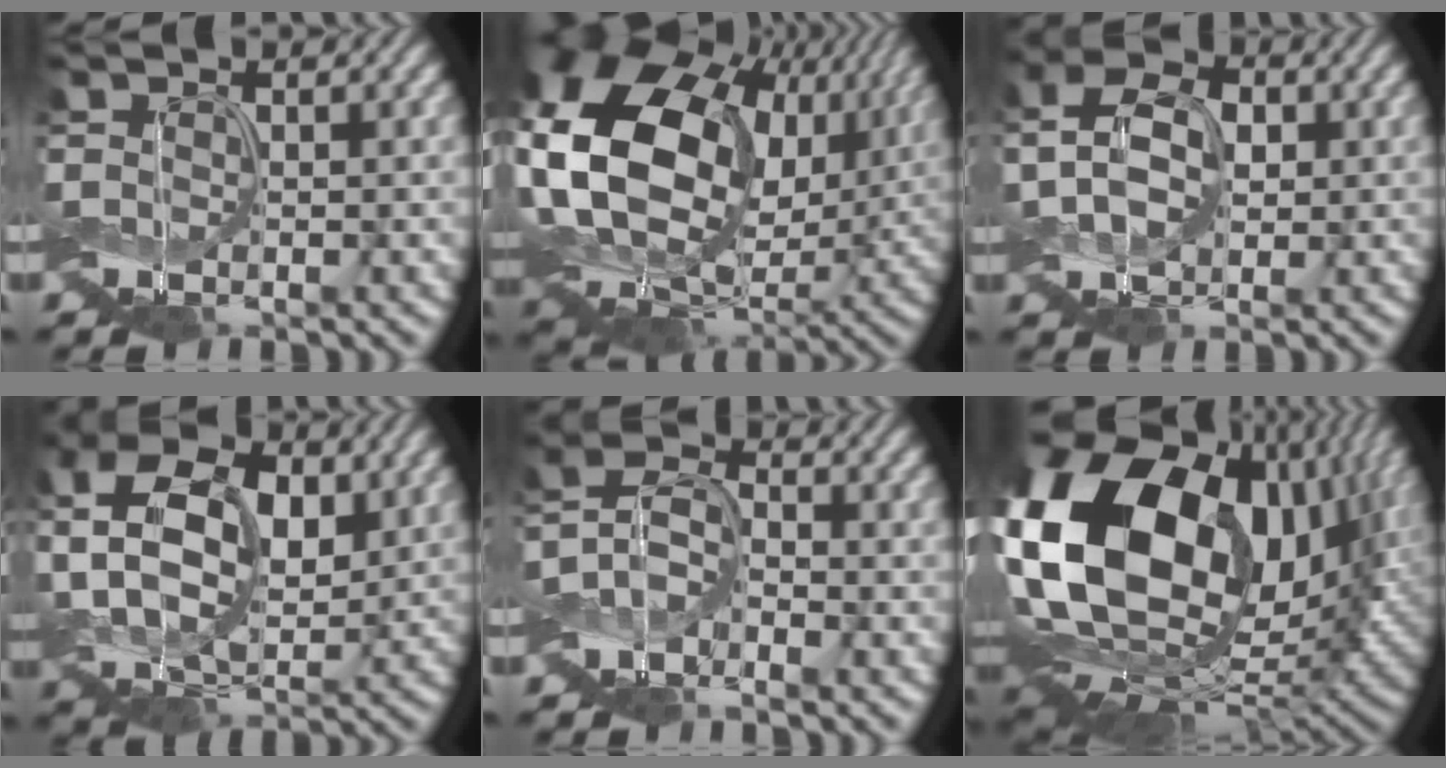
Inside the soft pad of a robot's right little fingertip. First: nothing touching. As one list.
[{"total": 17.8, "force": [3.2, 13.7, 10.9], "torque": [-0.247, -0.009, 0.079]}, {"total": 5.7, "force": [0.2, 3.9, 4.2], "torque": [-0.101, 0.012, -0.001]}, {"total": 10.9, "force": [2.2, 7.3, 7.8], "torque": [-0.152, 0.013, 0.031]}, {"total": 2.9, "force": [-1.1, 1.7, 2.0], "torque": [-0.036, 0.009, -0.036]}, {"total": 20.2, "force": [3.2, 13.7, 14.4], "torque": [-0.324, -0.003, 0.068]}]